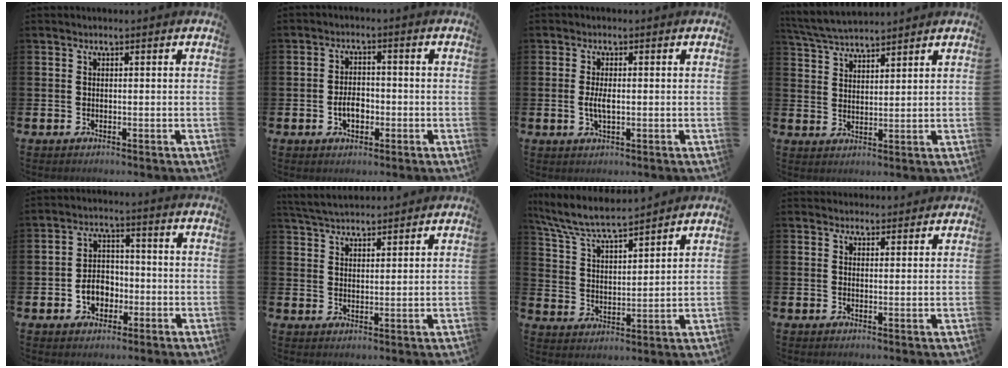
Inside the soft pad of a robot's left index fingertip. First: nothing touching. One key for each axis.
{"total": 3.5, "fx": -1.0, "fy": 2.3, "fz": 2.5, "tx": -0.037, "ty": 0.001, "tz": -0.023}
{"total": 2.6, "fx": -0.1, "fy": 1.0, "fz": 2.4, "tx": -0.043, "ty": 0.000, "tz": -0.004}
{"total": 4.8, "fx": 4.7, "fy": 0.5, "fz": 0.9, "tx": -0.038, "ty": -0.019, "tz": 0.087}
{"total": 4.5, "fx": -1.6, "fy": 3.5, "fz": 2.4, "tx": -0.031, "ty": 0.000, "tz": -0.038}
{"total": 4.4, "fx": 4.3, "fy": 0.5, "fz": 0.4, "tx": -0.028, "ty": -0.019, "tz": 0.081}
{"total": 7.3, "fx": 6.9, "fy": 0.7, "fz": 2.5, "tx": -0.080, "ty": -0.039, "tz": 0.121}
{"total": 2.3, "fx": 2.2, "fy": 0.6, "fz": -0.2, "tx": 0.008, "ty": -0.010, "tz": 0.039}